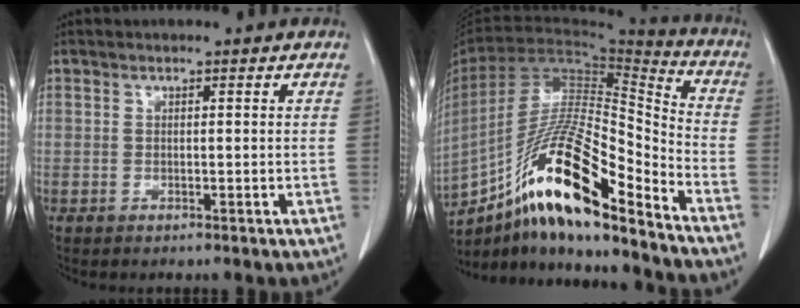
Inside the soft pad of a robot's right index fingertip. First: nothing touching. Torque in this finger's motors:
{"motor_torque": [1.37, -0.77, 0.97, 0.21]}